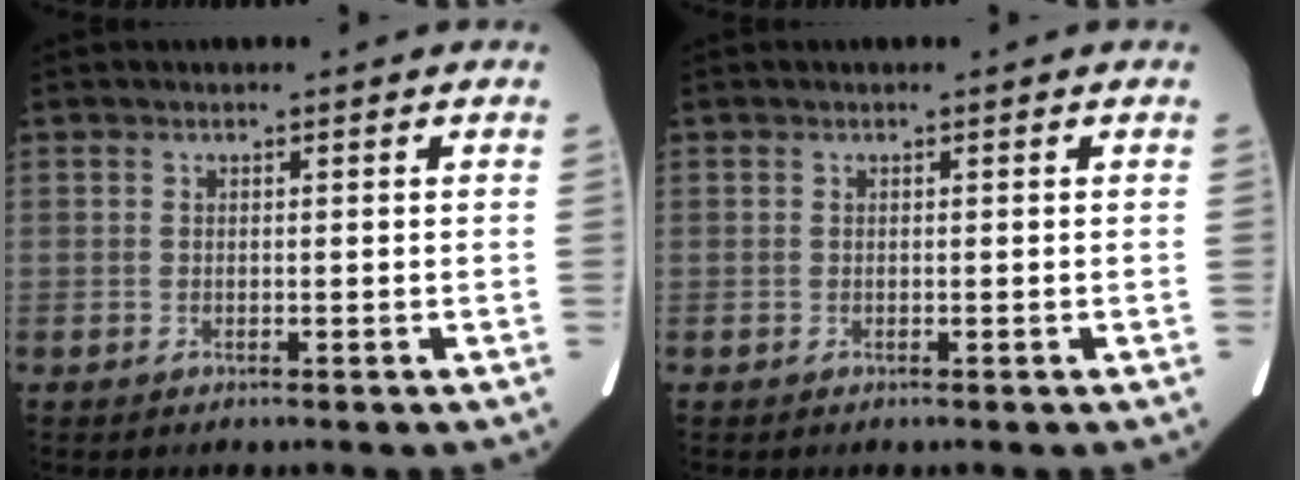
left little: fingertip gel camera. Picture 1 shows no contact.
{"total": 0.0}